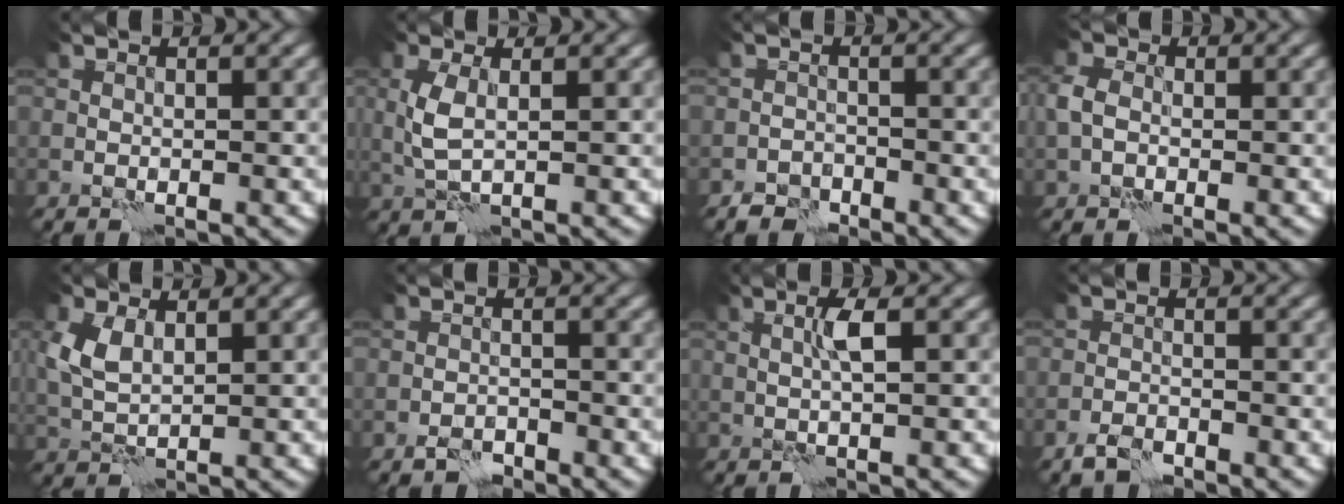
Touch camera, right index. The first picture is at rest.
{"total": 2.4, "force": [0.6, 0.8, 2.1], "torque": [-0.057, 0.000, 0.013]}
{"total": 1.7, "force": [-1.5, 0.7, 0.1], "torque": [0.001, 0.004, -0.031]}
{"total": 1.8, "force": [-0.2, 1.4, 1.1], "torque": [-0.029, 0.005, -0.012]}
{"total": 3.0, "force": [1.3, 1.6, 2.2], "torque": [-0.062, 0.003, 0.029]}
{"total": 1.4, "force": [-1.2, 0.6, 0.4], "torque": [-0.003, 0.005, -0.025]}
{"total": 1.8, "force": [0.7, -0.2, 1.7], "torque": [-0.036, 0.006, 0.013]}
{"total": 1.8, "force": [-1.5, 0.5, 0.8], "torque": [-0.015, 0.002, -0.034]}